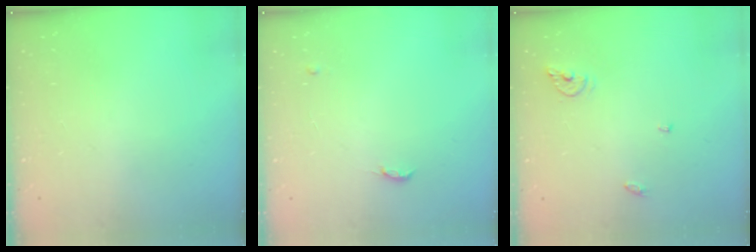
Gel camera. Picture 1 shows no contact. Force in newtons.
{"total": 7.8, "press": 4.4, "slide": 6.4}
{"total": 6.1, "press": 6.1, "slide": 0.6}